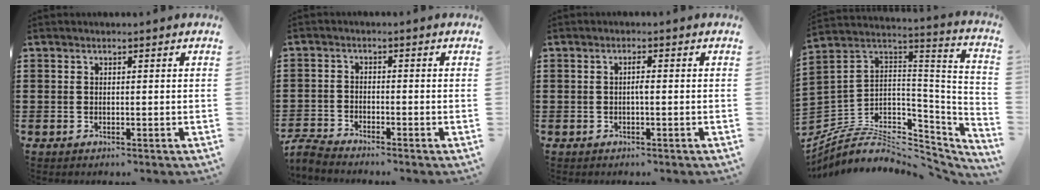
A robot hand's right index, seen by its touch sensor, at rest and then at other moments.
{"total": 2.8, "force": [-2.8, 0.1, 0.2], "torque": [-0.014, 0.000, -0.061]}
{"total": 1.4, "force": [-0.3, 0.1, 1.4], "torque": [-0.027, 0.000, -0.005]}
{"total": 6.6, "force": [-3.3, 4.0, 4.2], "torque": [-0.098, -0.015, -0.060]}